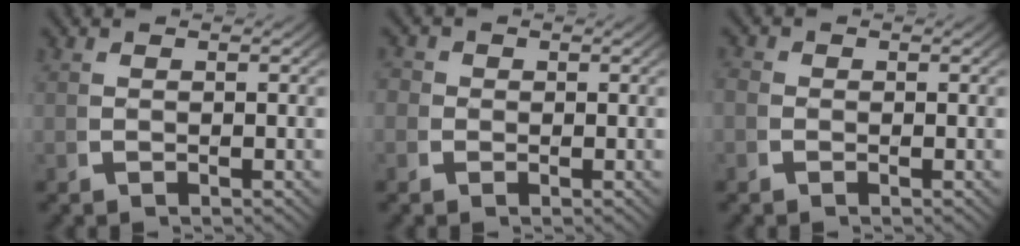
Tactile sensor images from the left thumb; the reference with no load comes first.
{"total": 2.0, "force": [0.1, 2.0, 0.5], "torque": [-0.003, 0.001, -0.007]}
{"total": 1.0, "force": [-0.3, 0.9, 0.2], "torque": [0.001, 0.001, -0.012]}